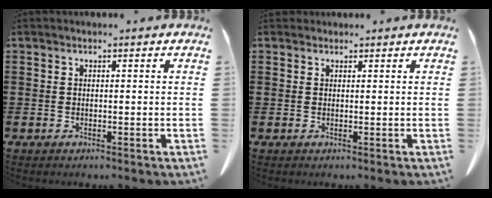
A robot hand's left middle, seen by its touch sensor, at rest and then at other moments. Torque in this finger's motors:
{"motor_torque": [0.01, 0.01, -0.16, -0.03]}